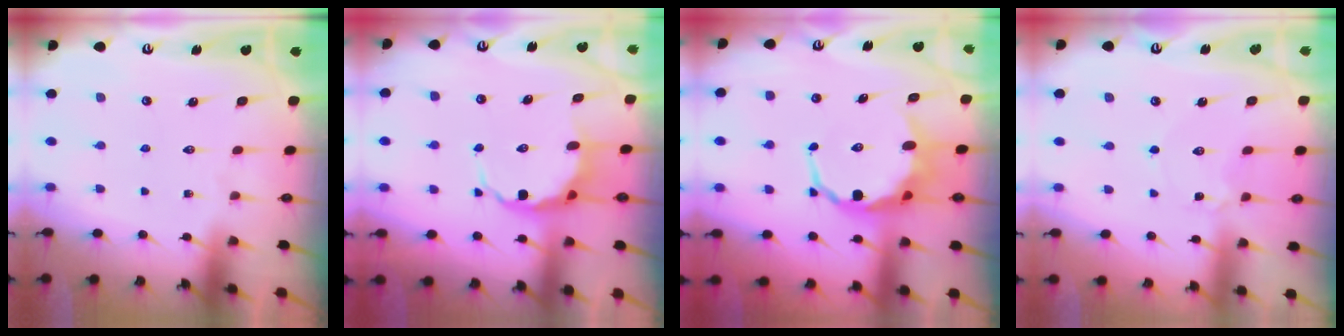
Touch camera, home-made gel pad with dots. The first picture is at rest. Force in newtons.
{"total": 6.9, "press": 6.7, "slide": 1.7}
{"total": 9.1, "press": 8.9, "slide": 2.0}
{"total": 3.1, "press": 3.0, "slide": 0.3}